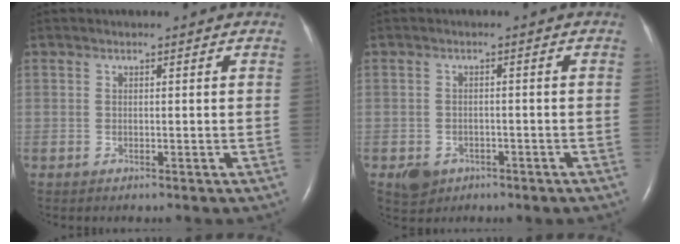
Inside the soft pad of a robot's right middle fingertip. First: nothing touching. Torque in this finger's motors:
{"motor_torque": [-0.02, -0.22, 0.04, 0.01]}